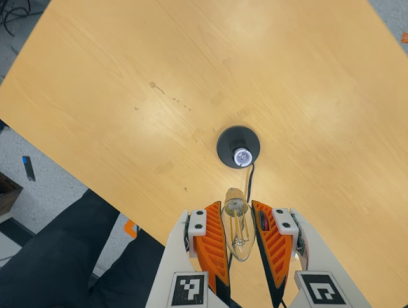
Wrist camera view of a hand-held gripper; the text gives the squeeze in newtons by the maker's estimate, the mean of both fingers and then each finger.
{"total": 11.9, "left": 11.1, "right": 12.8}